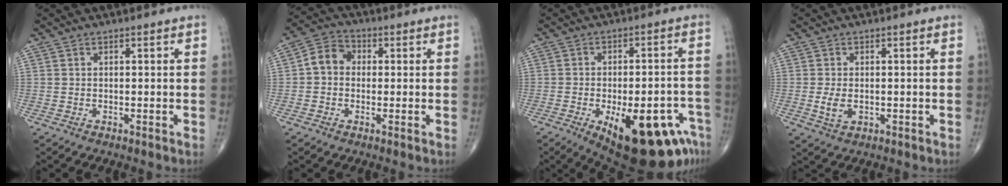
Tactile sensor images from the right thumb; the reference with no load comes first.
{"total": 6.0, "force": [0.1, 4.9, 3.4], "torque": [-0.045, 0.020, -0.009]}
{"total": 22.0, "force": [-10.8, 8.7, 17.0], "torque": [-0.167, 0.037, -0.135]}
{"total": 3.4, "force": [-0.4, 2.1, 2.6], "torque": [-0.053, -0.005, -0.004]}